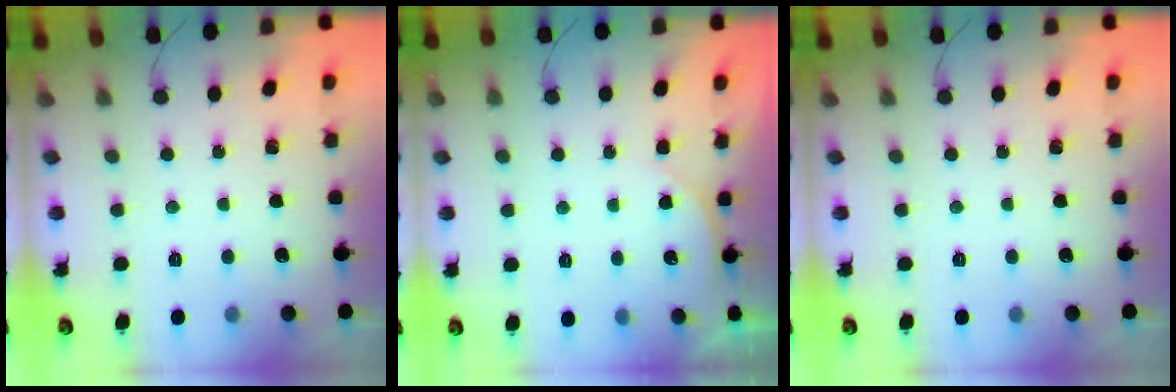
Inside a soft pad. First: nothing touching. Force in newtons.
{"total": 3.3, "press": 3.3, "slide": 0.4}
{"total": 0.0}